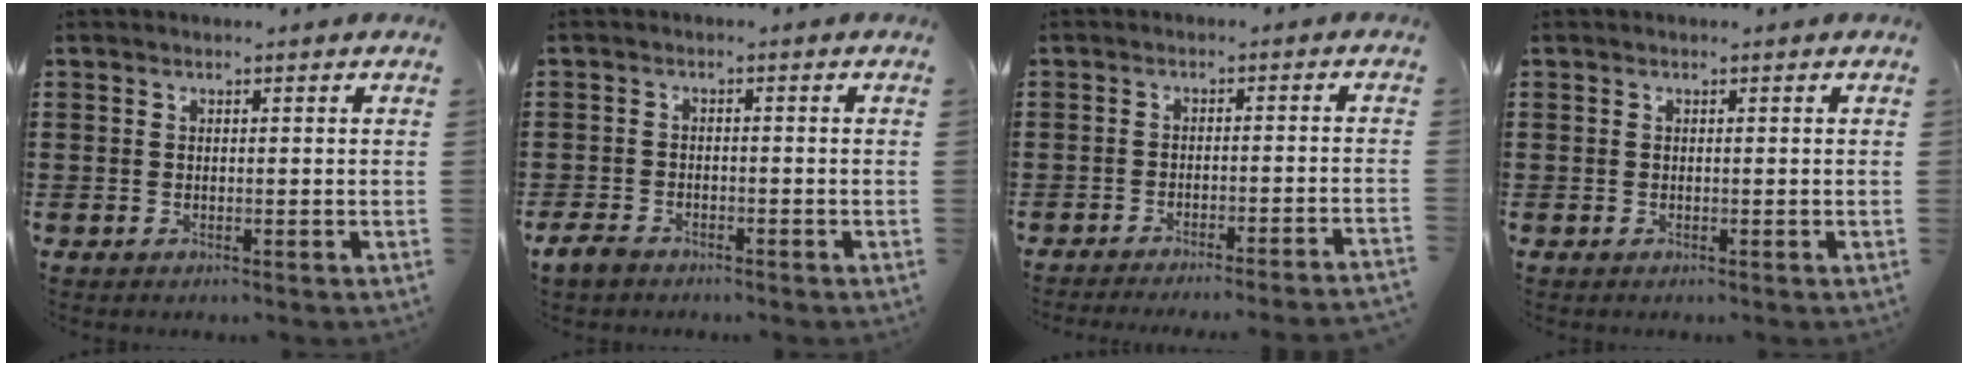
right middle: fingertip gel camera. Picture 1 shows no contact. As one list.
[{"total": 2.4, "force": [-1.9, 1.1, 0.9], "torque": [-0.034, 0.000, -0.045]}, {"total": 2.6, "force": [-2.5, -0.6, 0.6], "torque": [-0.011, 0.000, -0.054]}, {"total": 0.0}]